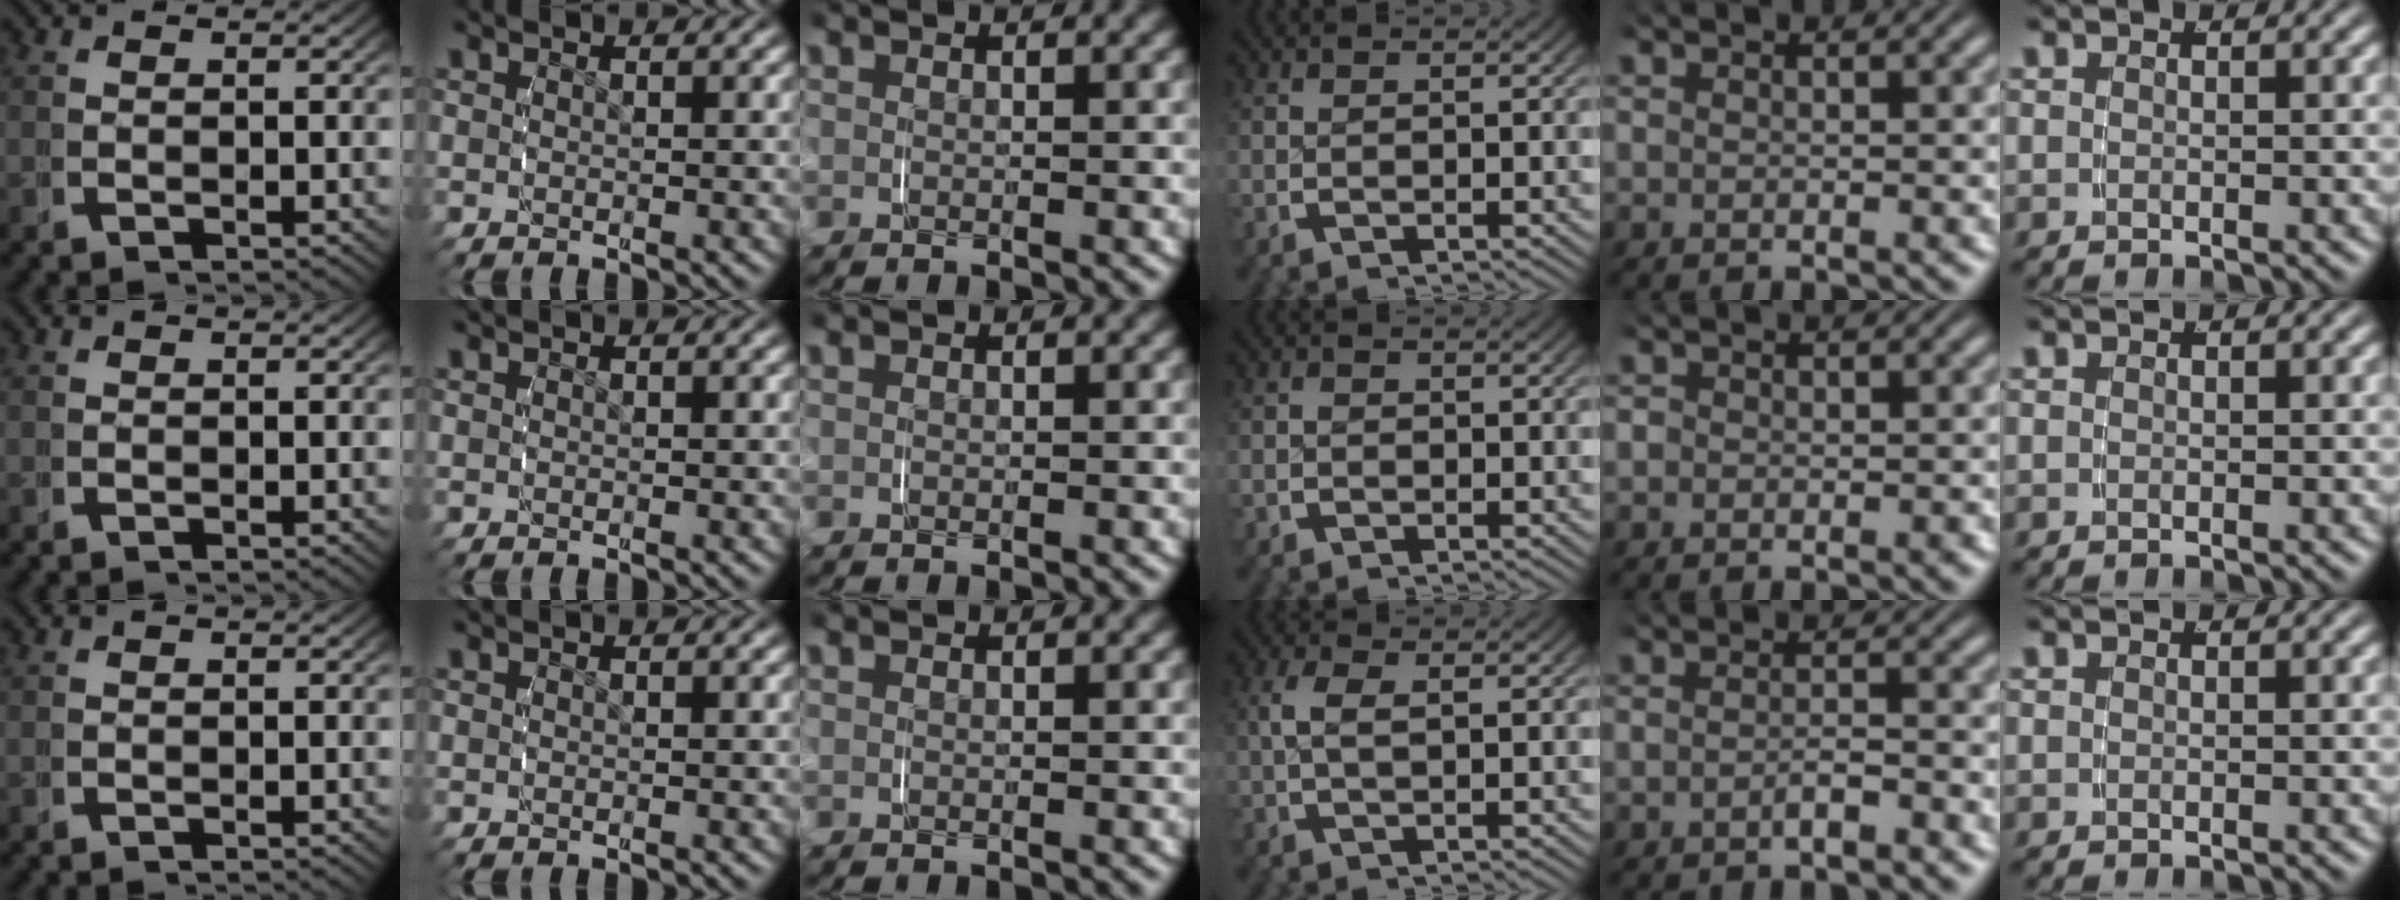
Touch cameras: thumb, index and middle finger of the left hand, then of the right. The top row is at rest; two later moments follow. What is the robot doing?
{"motion": "grasp_and_lifting", "object": "toothpaste"}